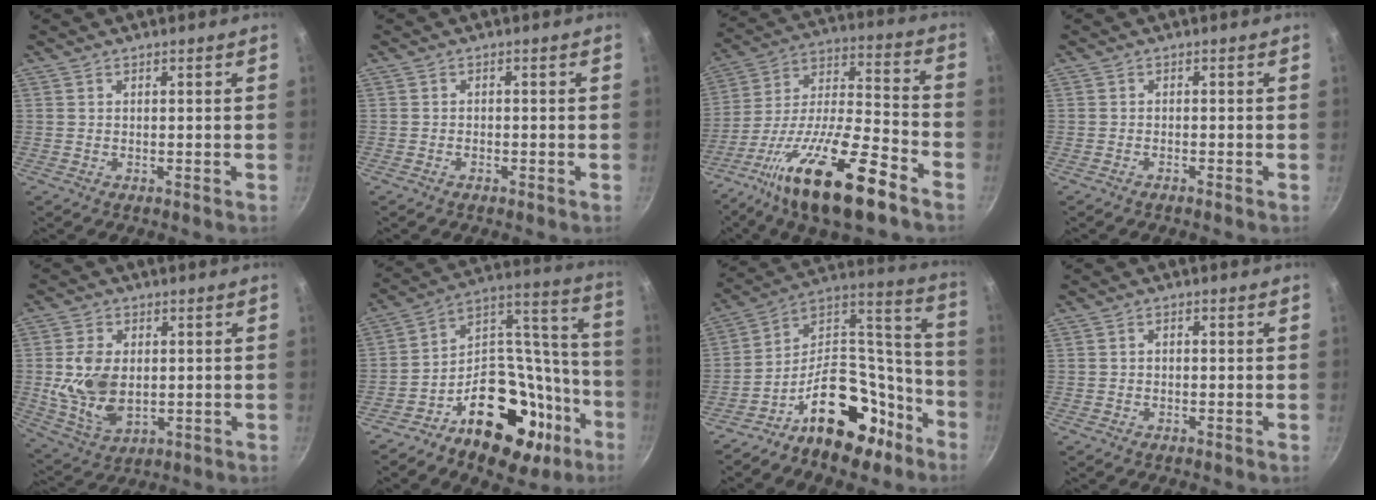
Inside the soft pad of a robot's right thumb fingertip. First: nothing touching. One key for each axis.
{"total": 0.9, "fx": -0.6, "fy": 0.3, "fz": 0.5, "tx": -0.014, "ty": 0.005, "tz": -0.012}
{"total": 23.3, "fx": -13.2, "fy": 6.2, "fz": 18.1, "tx": -0.299, "ty": 0.065, "tz": -0.239}
{"total": 0.7, "fx": -0.6, "fy": -0.2, "fz": 0.3, "tx": -0.017, "ty": 0.003, "tz": -0.010}
{"total": 11.4, "fx": 0.4, "fy": 7.4, "fz": 8.7, "tx": -0.157, "ty": -0.015, "tz": 0.020}
{"total": 27.4, "fx": -13.5, "fy": 16.8, "fz": 17.0, "tx": -0.194, "ty": 0.117, "tz": -0.200}
{"total": 21.2, "fx": -12.5, "fy": 11.8, "fz": 12.4, "tx": -0.134, "ty": 0.122, "tz": -0.198}
{"total": 0.9, "fx": -0.1, "fy": 0.5, "fz": 0.7, "tx": -0.015, "ty": 0.004, "tz": 0.001}